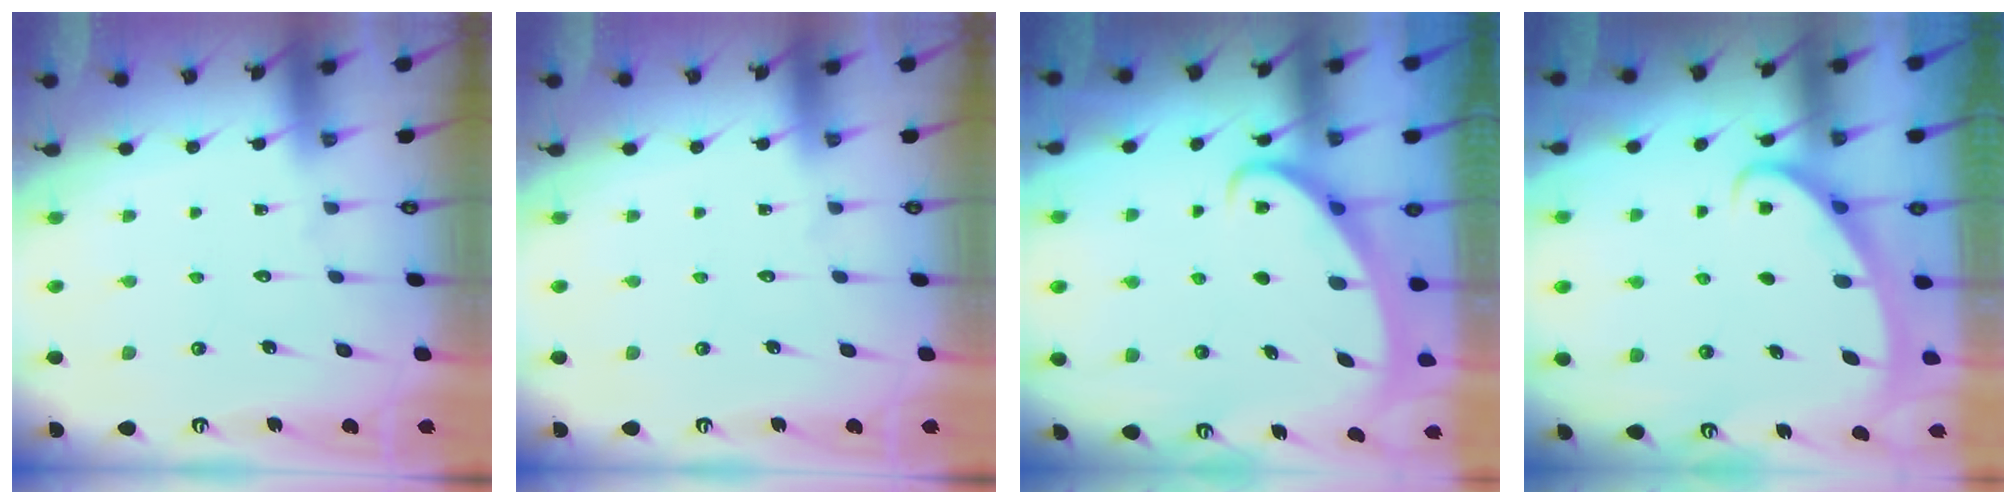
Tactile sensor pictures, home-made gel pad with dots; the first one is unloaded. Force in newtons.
{"total": 0.0}
{"total": 2.5, "press": 2.5, "slide": 0.4}
{"total": 2.7, "press": 2.7, "slide": 0.4}